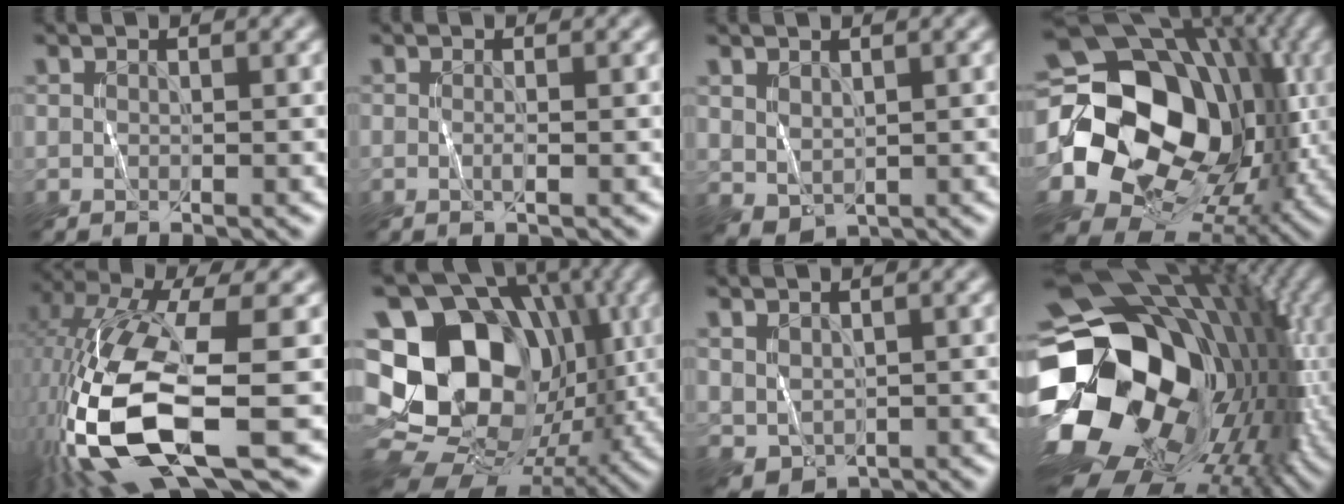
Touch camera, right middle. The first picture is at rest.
{"total": 0.7, "force": [-0.1, 0.0, 0.7], "torque": [-0.015, -0.004, -0.004]}
{"total": 1.9, "force": [0.7, 1.3, 1.2], "torque": [-0.028, -0.005, 0.021]}
{"total": 19.3, "force": [-0.9, 15.5, 11.5], "torque": [-0.198, -0.030, -0.002]}
{"total": 14.3, "force": [-5.0, 4.4, 12.6], "torque": [-0.280, -0.012, -0.085]}
{"total": 20.1, "force": [0.8, 16.4, 11.5], "torque": [-0.197, 0.008, 0.015]}
{"total": 2.3, "force": [0.4, 1.7, 1.5], "torque": [-0.036, -0.009, 0.016]}
{"total": 21.1, "force": [-2.9, 15.9, 13.5], "torque": [-0.261, -0.018, -0.033]}